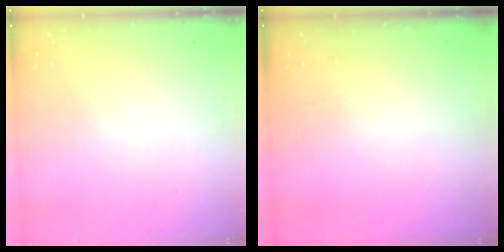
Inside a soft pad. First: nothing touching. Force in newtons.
{"total": 0.0}